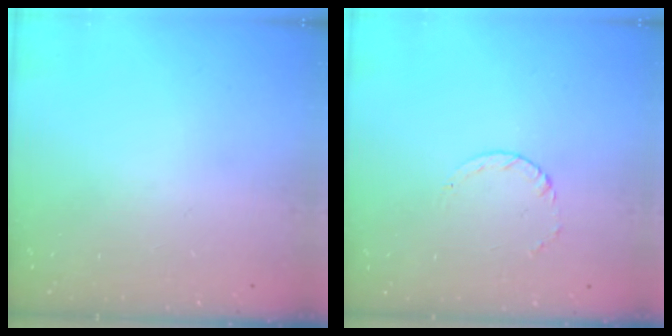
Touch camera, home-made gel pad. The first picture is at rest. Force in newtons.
{"total": 2.4, "press": 2.4, "slide": 0.3}